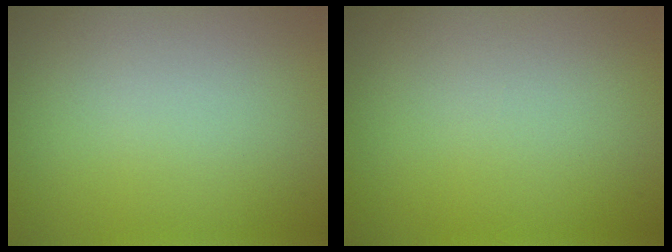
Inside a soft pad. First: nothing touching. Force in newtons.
{"total": 0.0}